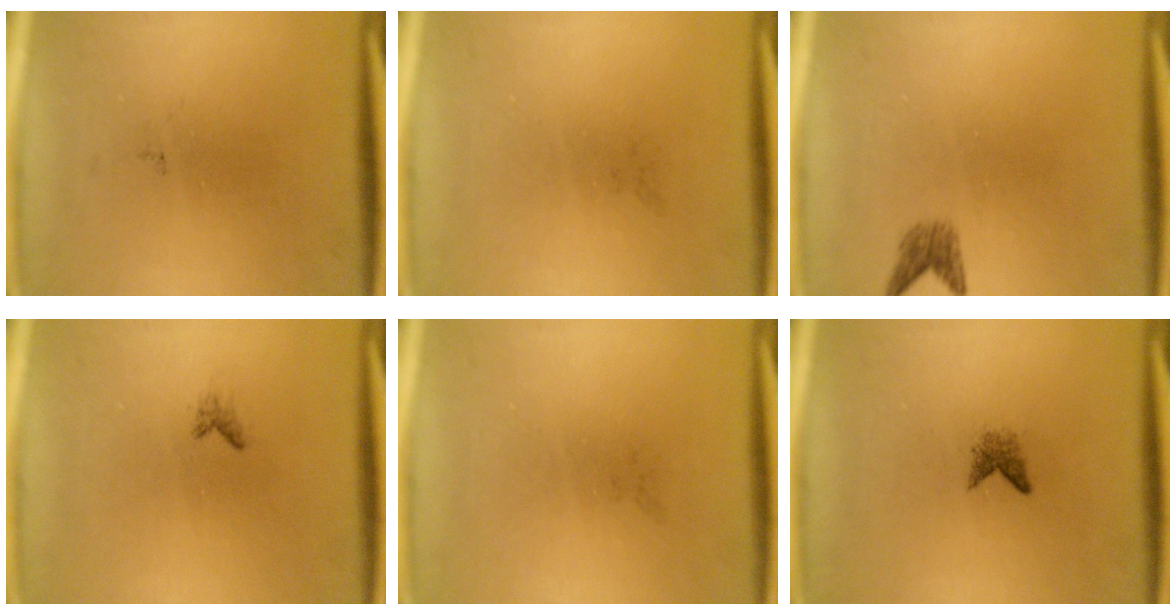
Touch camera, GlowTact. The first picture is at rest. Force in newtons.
{"total": 0.0}
{"total": 1.8}
{"total": 0.6}
{"total": 0.0}
{"total": 1.3}